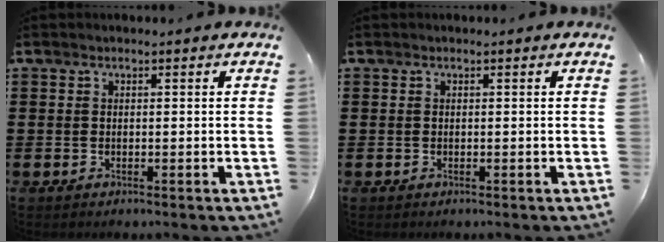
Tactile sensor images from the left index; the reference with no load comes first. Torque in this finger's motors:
{"motor_torque": [-0.03, -0.02, 0.00, 0.00]}